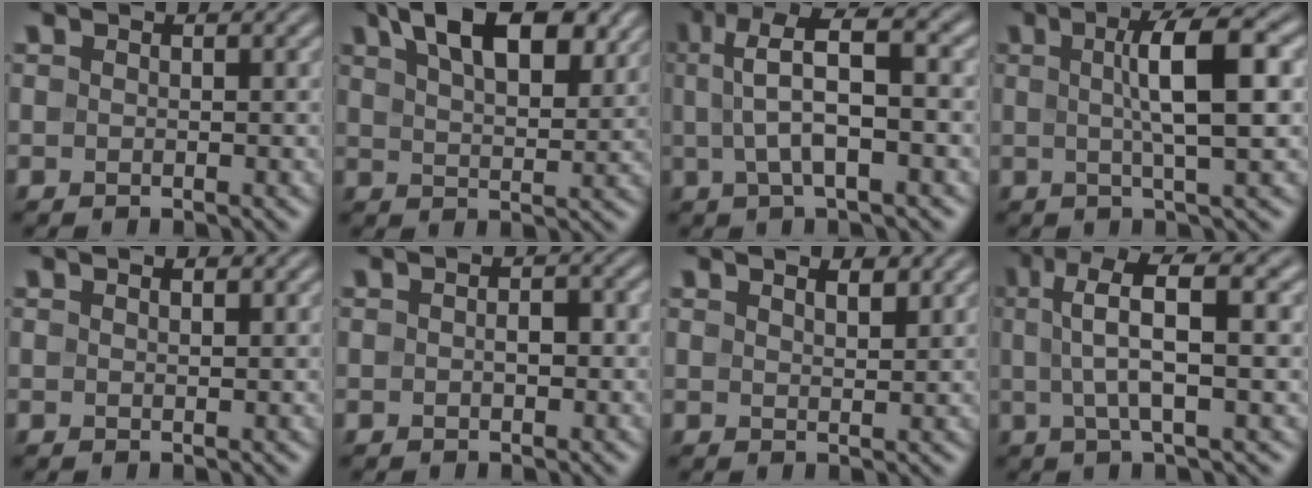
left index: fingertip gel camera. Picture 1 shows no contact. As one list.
[{"total": 10.3, "force": [6.1, 4.5, 7.0], "torque": [-0.098, 0.023, 0.091]}, {"total": 6.9, "force": [0.9, 2.0, 6.5], "torque": [-0.113, 0.017, 0.009]}, {"total": 6.4, "force": [0.9, 1.4, 6.2], "torque": [-0.090, 0.012, 0.011]}, {"total": 0.7, "force": [0.6, 0.2, 0.4], "torque": [-0.006, 0.000, 0.011]}, {"total": 1.4, "force": [-0.1, 0.9, 1.1], "torque": [-0.016, 0.001, -0.002]}, {"total": 1.7, "force": [1.4, 0.4, 0.8], "torque": [-0.009, -0.002, 0.026]}, {"total": 6.8, "force": [1.7, 1.6, 6.4], "torque": [-0.108, 0.013, 0.024]}]